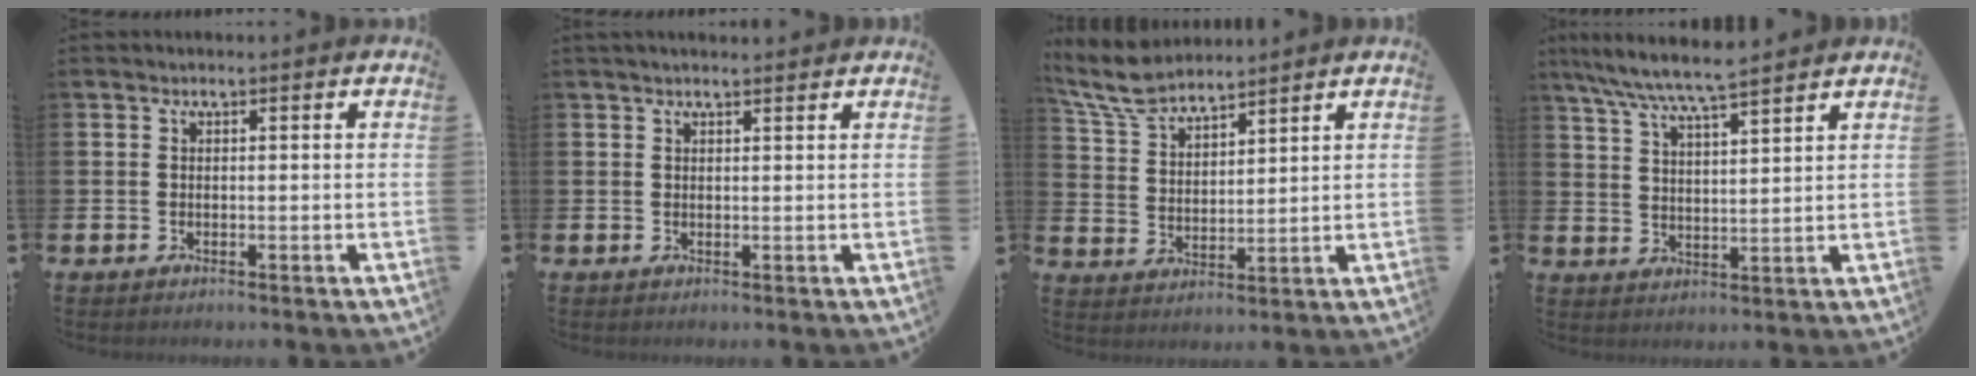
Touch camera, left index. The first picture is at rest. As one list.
[{"total": 1.3, "force": [1.3, 0.2, 0.4], "torque": [-0.001, -0.003, 0.021]}, {"total": 7.3, "force": [6.7, 1.9, 2.3], "torque": [-0.075, -0.022, 0.124]}, {"total": 7.4, "force": [6.9, 0.5, 2.7], "torque": [-0.079, -0.030, 0.124]}]